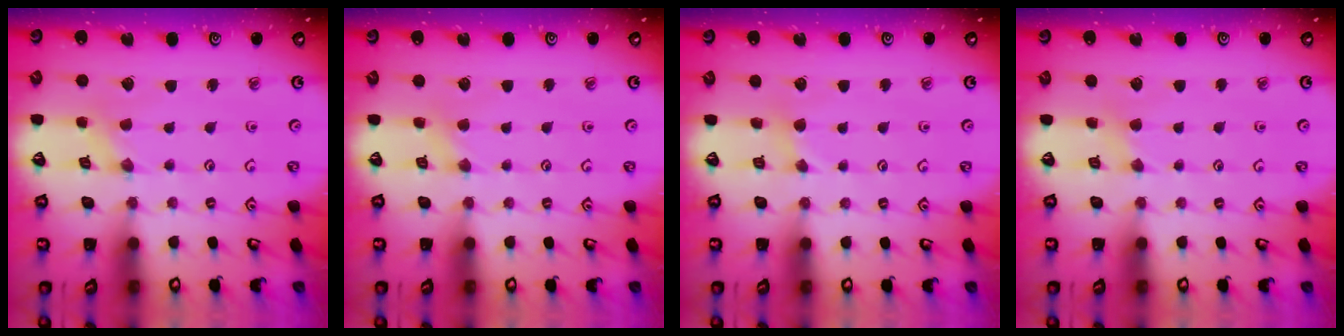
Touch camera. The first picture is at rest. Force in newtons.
{"total": 1.6, "press": 1.6, "slide": 0.4}
{"total": 1.8, "press": 1.8, "slide": 0.3}
{"total": 2.1, "press": 2.1, "slide": 0.3}